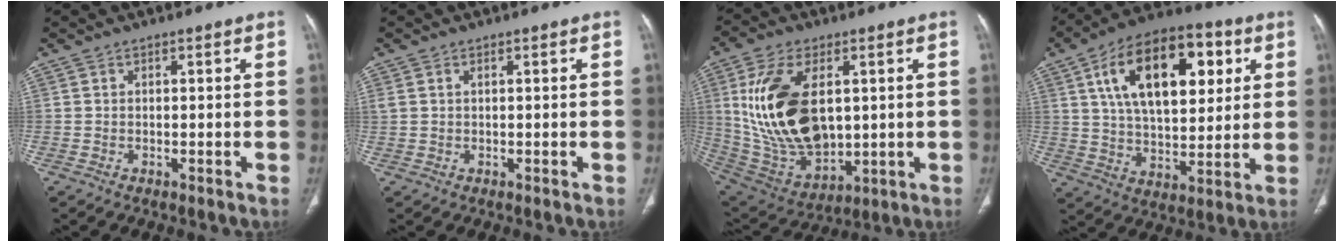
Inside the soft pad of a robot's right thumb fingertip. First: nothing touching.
{"total": 1.4, "force": [0.6, 0.8, 1.0], "torque": [-0.030, 0.012, 0.020]}
{"total": 22.0, "force": [3.3, 12.6, 17.6], "torque": [-0.333, -0.019, 0.083]}
{"total": 22.7, "force": [7.7, 12.0, 17.8], "torque": [-0.257, -0.006, 0.123]}